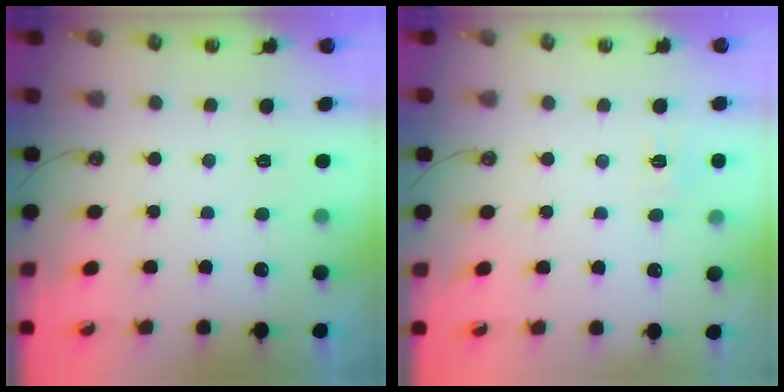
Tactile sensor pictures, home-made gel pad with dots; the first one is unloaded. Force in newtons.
{"total": 6.8, "press": 6.7, "slide": 0.7}